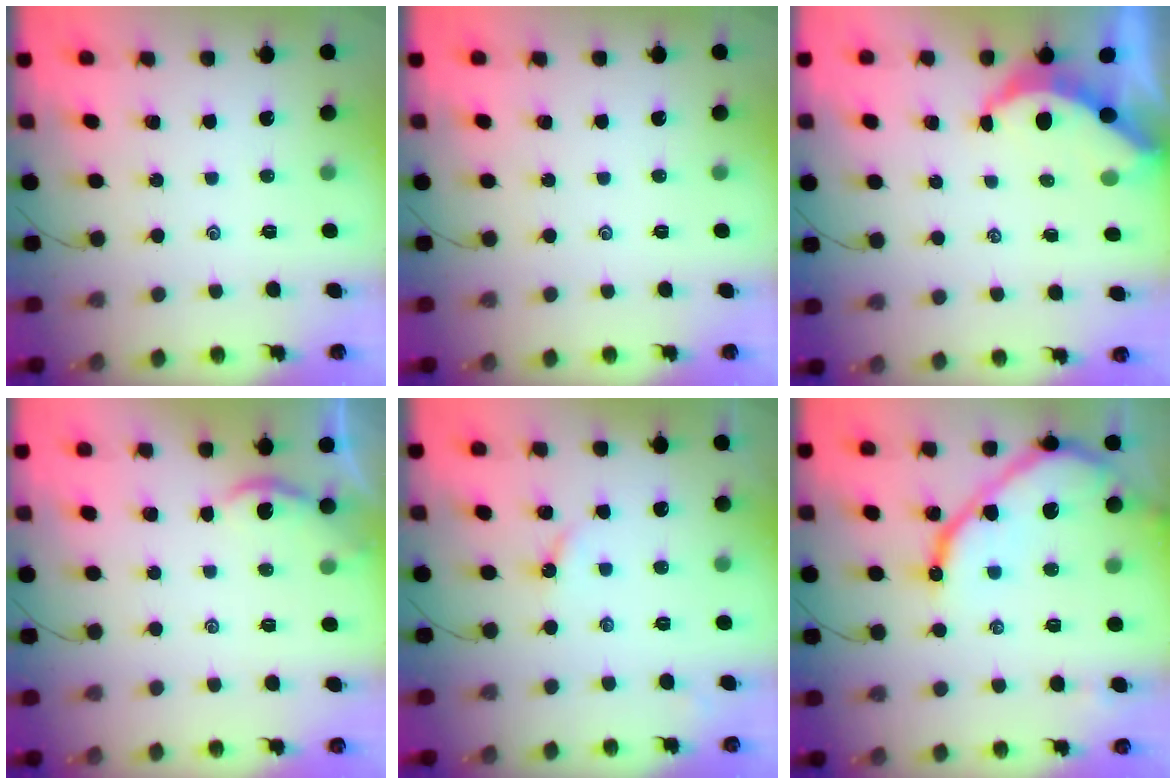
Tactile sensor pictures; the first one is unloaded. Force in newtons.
{"total": 0.0}
{"total": 5.3, "press": 5.3, "slide": 0.4}
{"total": 2.0, "press": 2.0, "slide": 0.2}
{"total": 2.7, "press": 2.7, "slide": 0.4}
{"total": 13.0, "press": 12.9, "slide": 1.4}